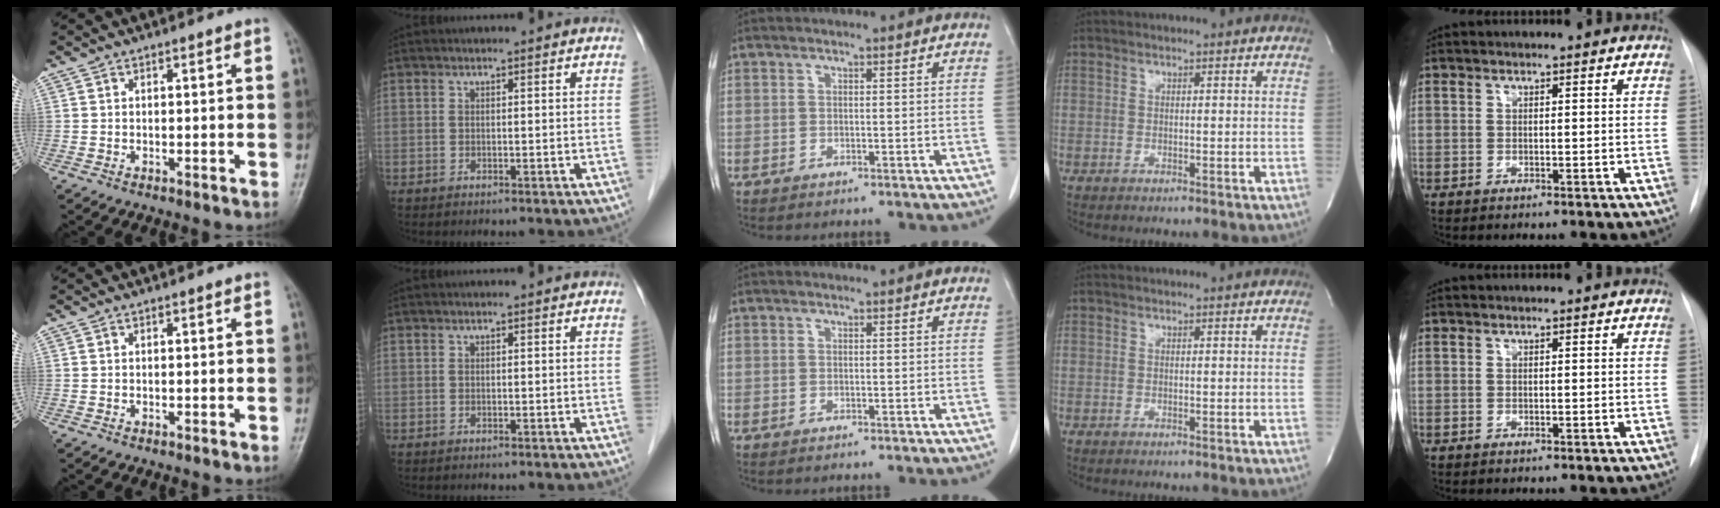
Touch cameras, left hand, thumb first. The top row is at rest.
{}